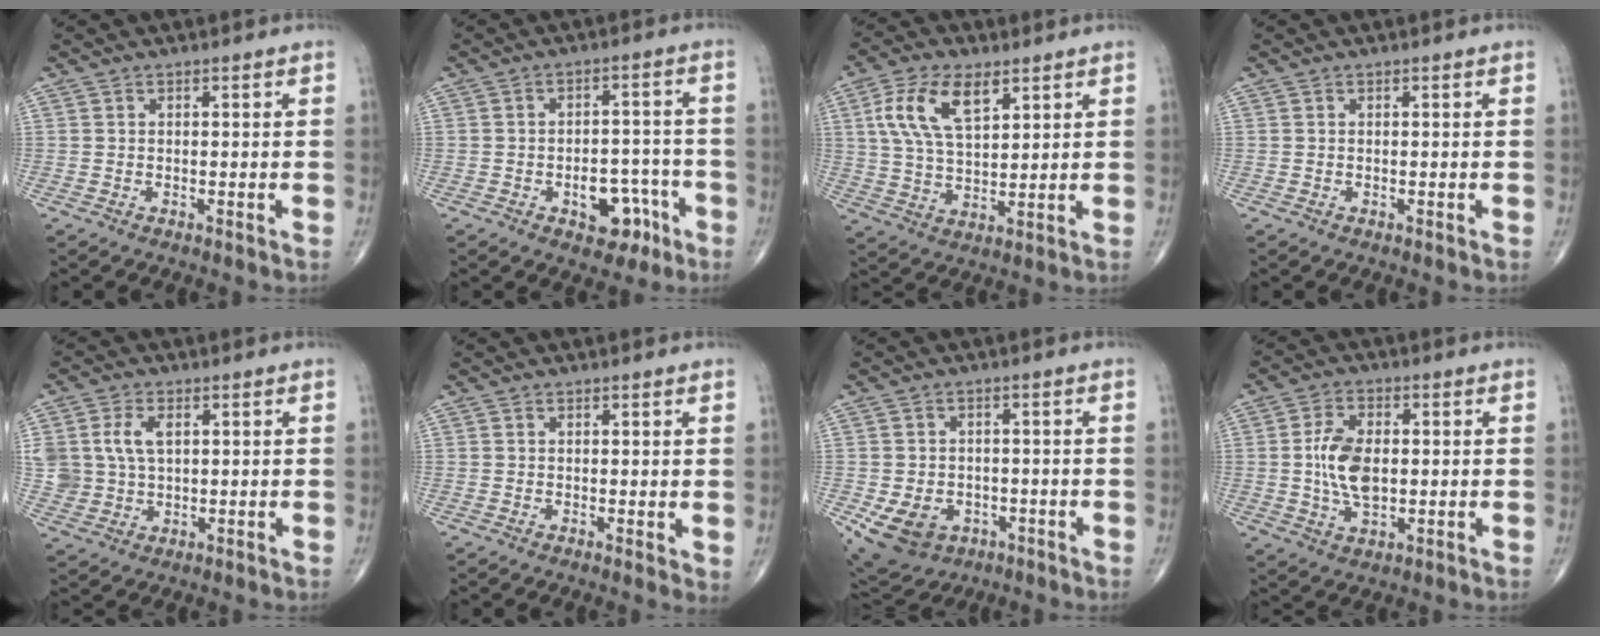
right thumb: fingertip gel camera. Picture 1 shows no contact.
{"total": 8.5, "force": [-4.1, 5.3, 5.3], "torque": [-0.037, 0.039, -0.051]}
{"total": 11.8, "force": [5.0, 5.9, 9.0], "torque": [-0.165, -0.009, 0.096]}
{"total": 0.0}
{"total": 8.5, "force": [1.9, 5.8, 5.8], "torque": [-0.119, 0.000, 0.045]}
{"total": 1.8, "force": [0.4, 0.7, 1.6], "torque": [-0.022, -0.009, 0.003]}
{"total": 10.3, "force": [-3.8, 8.0, 5.3], "torque": [-0.089, 0.013, -0.048]}
{"total": 9.1, "force": [0.1, 5.3, 7.4], "torque": [-0.136, 0.001, 0.002]}